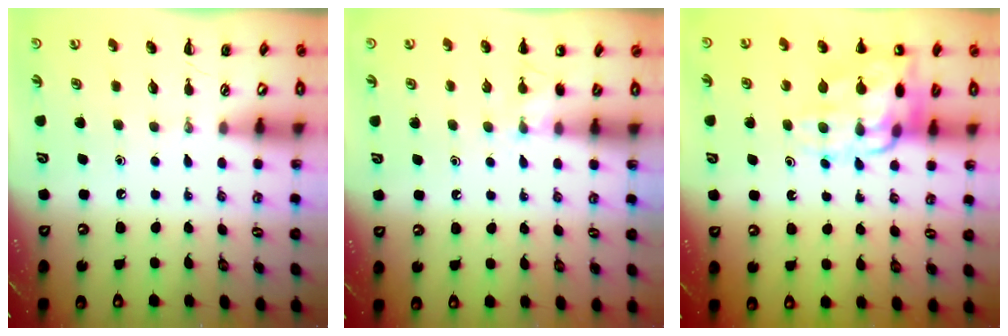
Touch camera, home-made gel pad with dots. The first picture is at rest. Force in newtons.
{"total": 5.5, "press": 5.1, "slide": 2.0}
{"total": 14.8, "press": 14.6, "slide": 2.0}